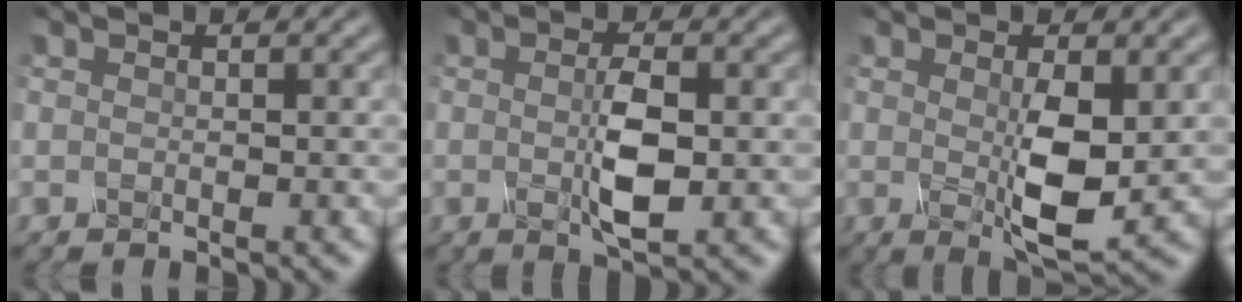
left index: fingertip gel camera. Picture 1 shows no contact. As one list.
[{"total": 3.0, "force": [-0.1, 0.5, 3.0], "torque": [-0.072, -0.003, 0.005]}, {"total": 4.2, "force": [0.0, 0.9, 4.1], "torque": [-0.091, -0.010, 0.011]}]